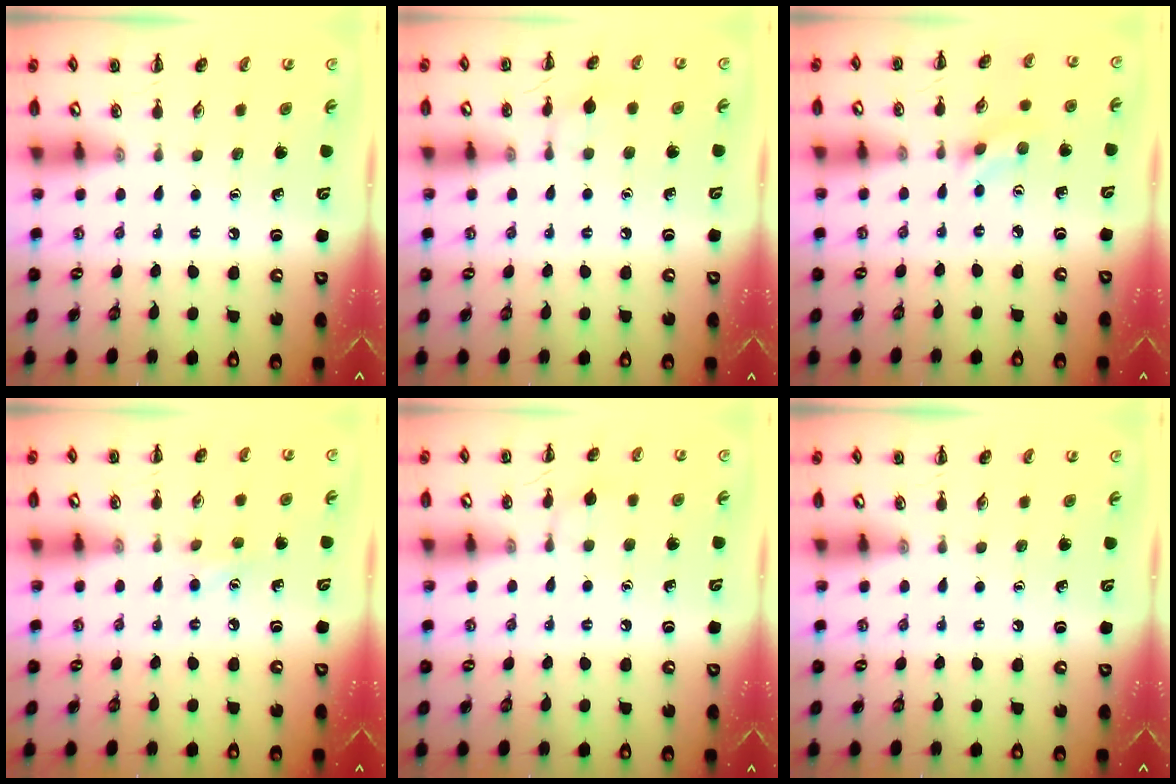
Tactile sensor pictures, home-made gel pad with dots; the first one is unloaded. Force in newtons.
{"total": 5.7, "press": 5.5, "slide": 1.7}
{"total": 2.0, "press": 1.9, "slide": 0.8}
{"total": 2.0, "press": 1.9, "slide": 0.6}
{"total": 5.2, "press": 4.8, "slide": 1.9}
{"total": 0.0}